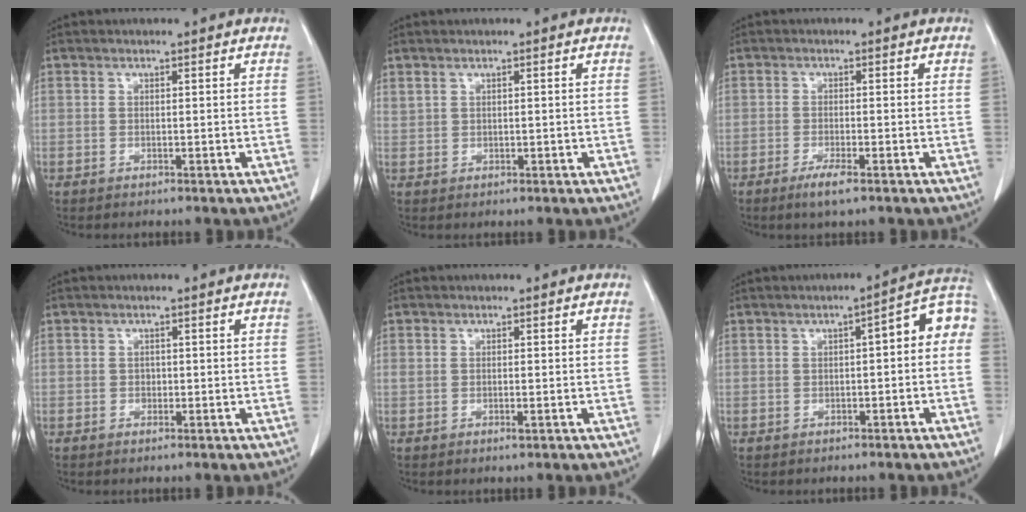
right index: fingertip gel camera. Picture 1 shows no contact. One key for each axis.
{"total": 1.0, "fx": 0.6, "fy": 0.5, "fz": 0.5, "tx": -0.017, "ty": 0.007, "tz": 0.020}
{"total": 3.0, "fx": -1.9, "fy": 0.2, "fz": 2.3, "tx": -0.046, "ty": -0.006, "tz": -0.035}
{"total": 0.8, "fx": -0.1, "fy": 0.8, "fz": 0.4, "tx": -0.003, "ty": 0.003, "tz": -0.002}
{"total": 1.0, "fx": -0.2, "fy": 0.3, "fz": 0.9, "tx": -0.018, "ty": -0.002, "tz": 0.001}
{"total": 6.5, "fx": 0.3, "fy": 1.7, "fz": 6.3, "tx": -0.078, "ty": 0.034, "tz": -0.002}